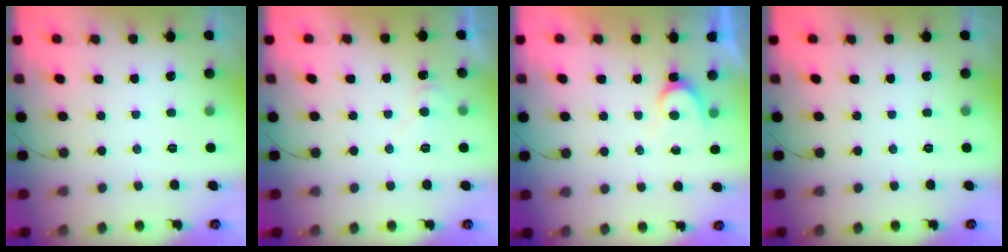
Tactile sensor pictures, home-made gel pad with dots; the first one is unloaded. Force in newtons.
{"total": 6.0, "press": 6.0, "slide": 0.6}
{"total": 4.9, "press": 4.8, "slide": 0.5}
{"total": 0.0}